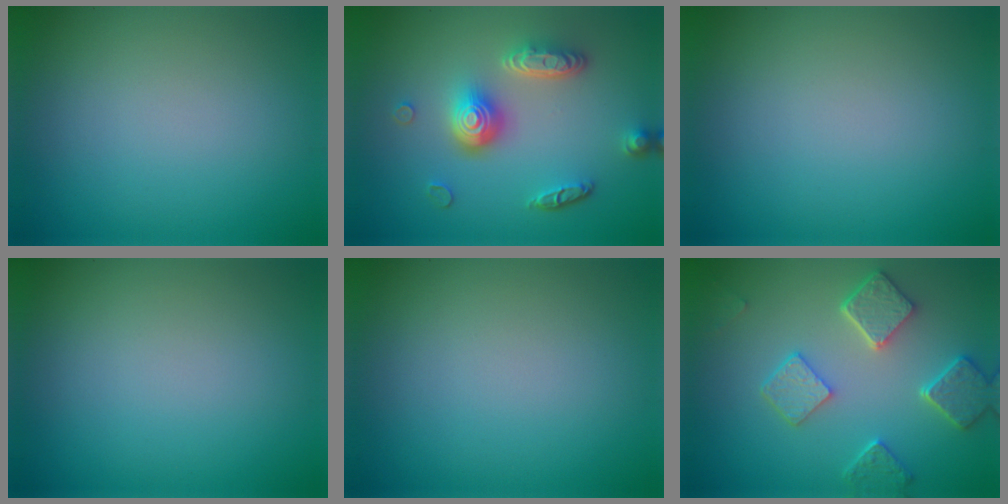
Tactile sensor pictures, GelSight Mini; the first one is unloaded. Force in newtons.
{"total": 4.7, "press": 3.6, "slide": 3.1}
{"total": 0.0}
{"total": 0.0}
{"total": 0.0}
{"total": 5.1, "press": 4.0, "slide": 3.2}